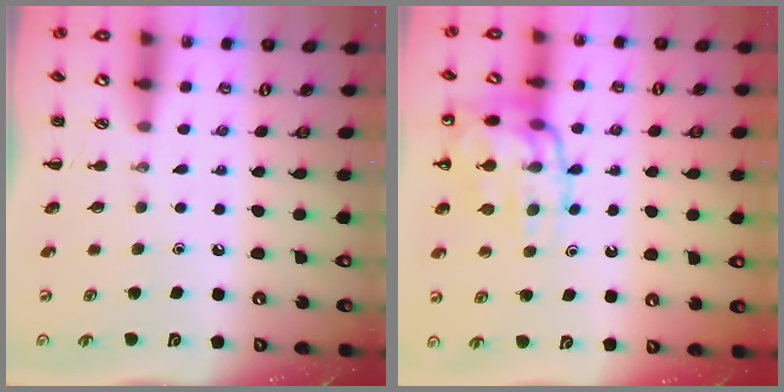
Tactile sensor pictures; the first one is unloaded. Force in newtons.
{"total": 16.8, "press": 16.7, "slide": 1.9}